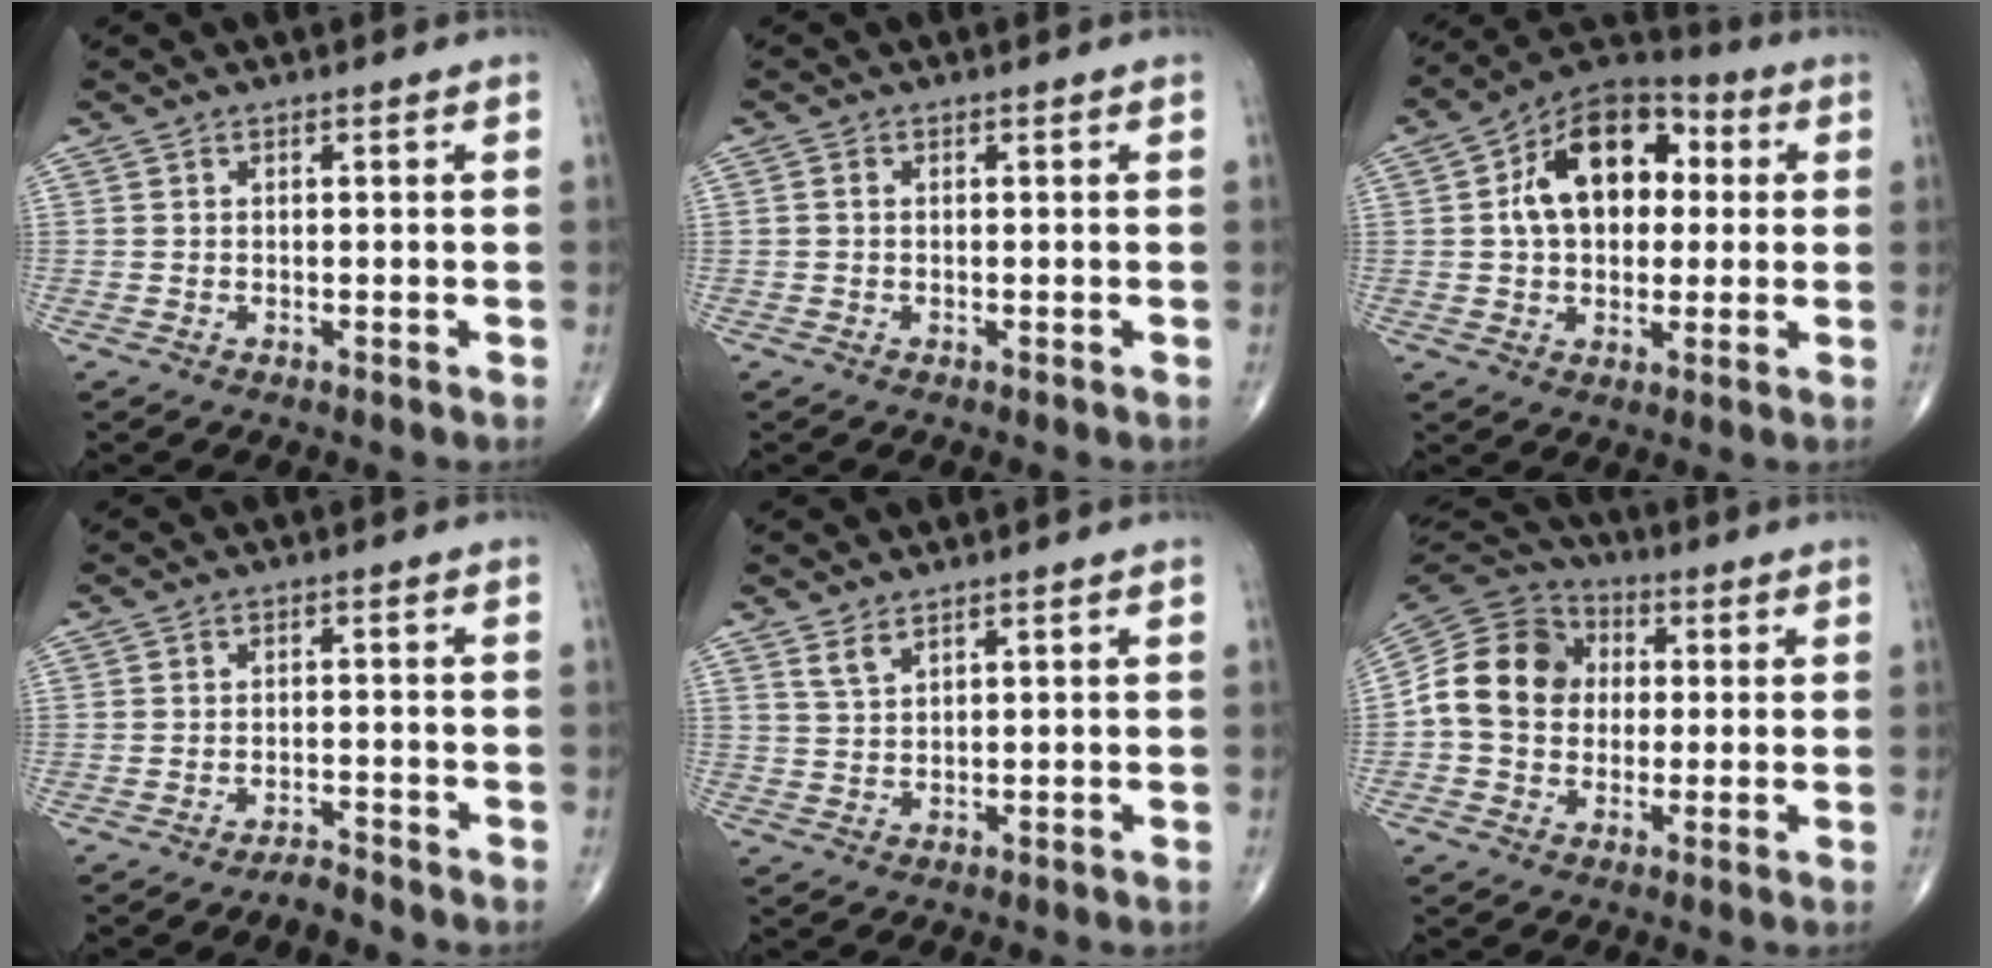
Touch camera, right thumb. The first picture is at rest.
{"total": 0.7, "force": [0.0, 0.5, 0.4], "torque": [-0.007, 0.000, -0.003]}
{"total": 16.5, "force": [2.6, 11.0, 12.1], "torque": [-0.152, 0.024, 0.032]}
{"total": 2.2, "force": [-2.1, 0.2, 0.3], "torque": [-0.008, 0.007, -0.038]}
{"total": 2.6, "force": [2.0, 0.9, 1.4], "torque": [-0.027, -0.010, 0.046]}
{"total": 13.7, "force": [0.8, 11.4, 7.6], "torque": [-0.122, 0.030, 0.005]}